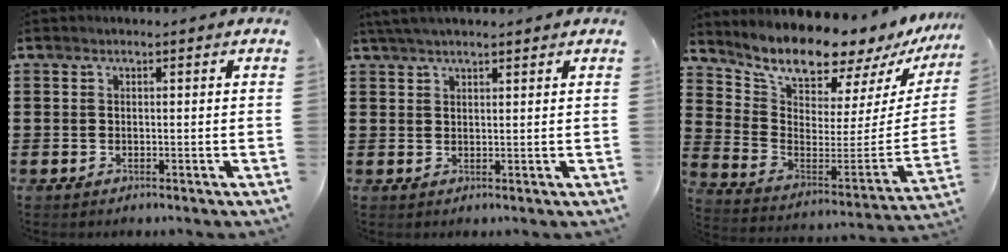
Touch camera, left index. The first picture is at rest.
{"total": 2.3, "force": [2.0, 0.3, 1.2], "torque": [-0.027, 0.004, 0.039]}
{"total": 9.0, "force": [8.6, 1.5, 2.3], "torque": [-0.074, -0.084, 0.142]}